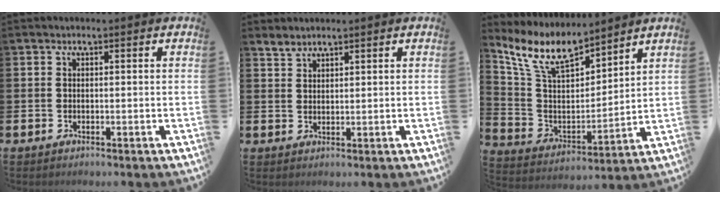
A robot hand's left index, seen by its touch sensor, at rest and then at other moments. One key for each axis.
{"total": 2.1, "fx": 2.0, "fy": 0.5, "fz": 0.2, "tx": -0.004, "ty": -0.005, "tz": 0.037}
{"total": 10.1, "fx": 8.5, "fy": 3.3, "fz": 4.3, "tx": -0.128, "ty": -0.046, "tz": 0.154}